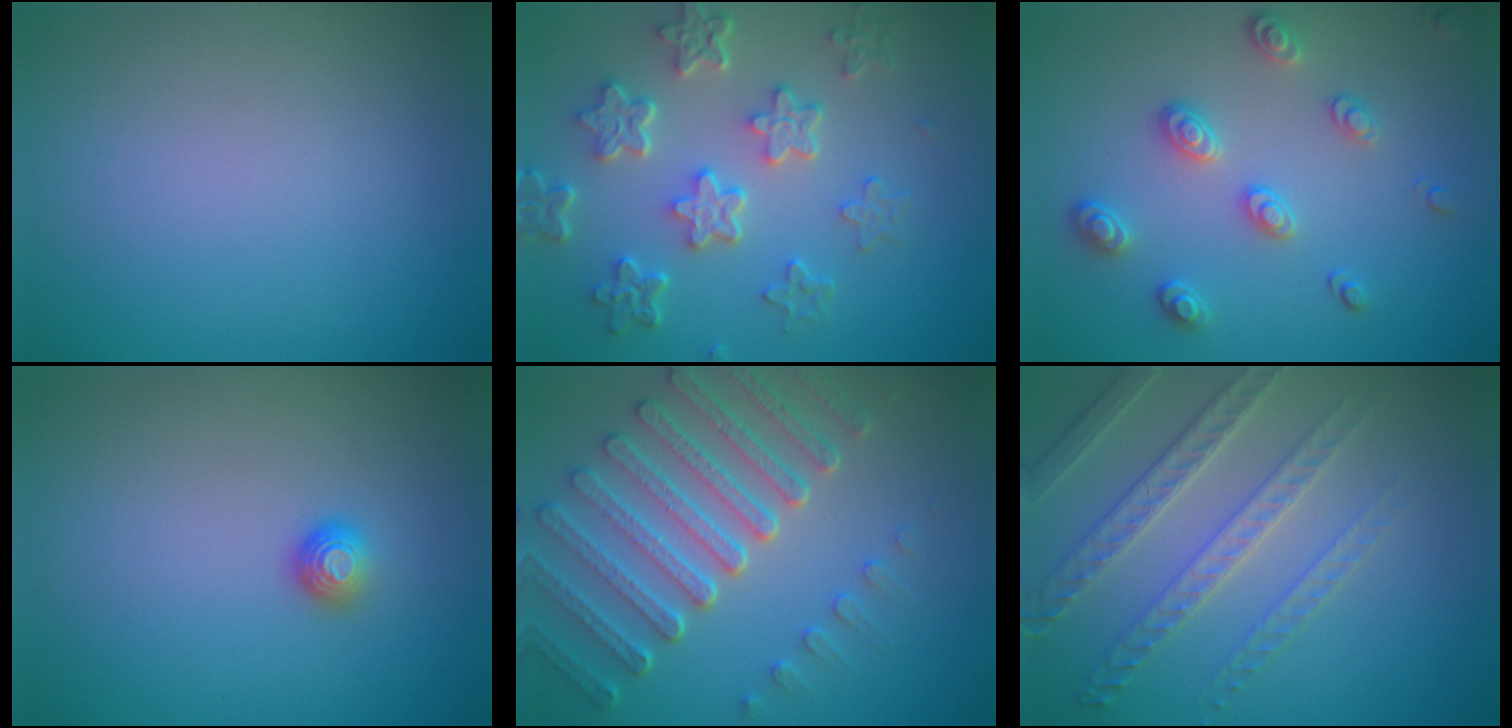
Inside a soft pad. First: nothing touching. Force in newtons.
{"total": 6.0, "press": 4.5, "slide": 4.0}
{"total": 2.8, "press": 2.6, "slide": 1.1}
{"total": 1.3, "press": 1.0, "slide": 0.9}
{"total": 7.2, "press": 5.4, "slide": 4.8}
{"total": 4.1, "press": 3.8, "slide": 1.5}